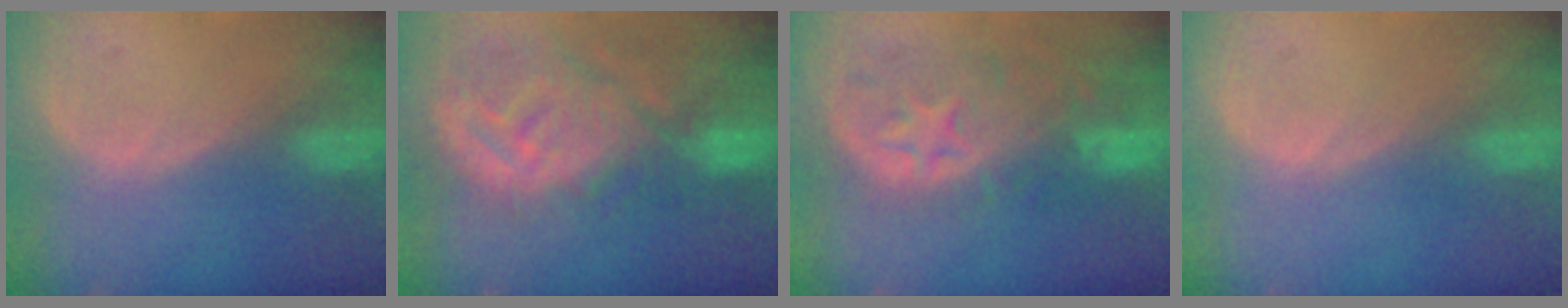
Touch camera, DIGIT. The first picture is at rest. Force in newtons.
{"total": 12.5, "press": 11.1, "slide": 5.7}
{"total": 11.1, "press": 9.8, "slide": 5.1}
{"total": 0.0}